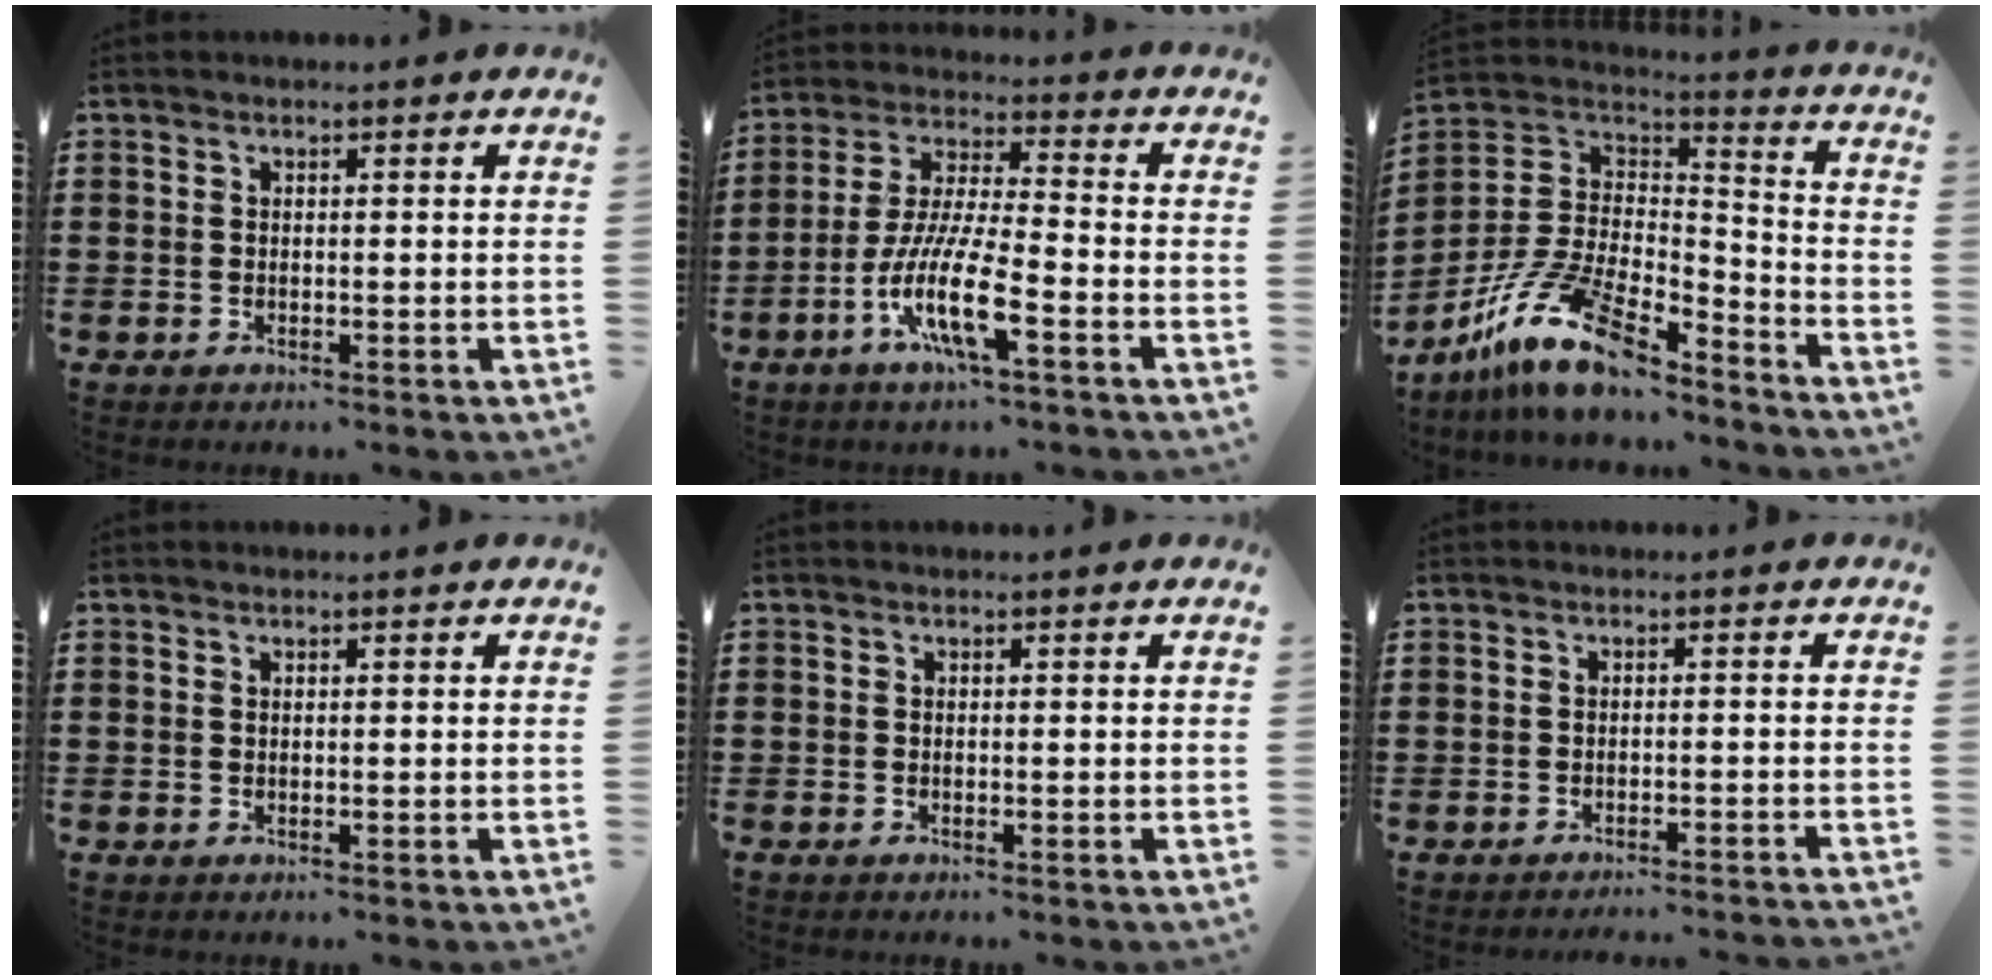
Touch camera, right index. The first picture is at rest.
{"total": 11.1, "force": [-5.5, 1.8, 9.4], "torque": [-0.216, -0.013, -0.112]}
{"total": 15.2, "force": [-10.1, 5.0, 10.1], "torque": [-0.213, 0.028, -0.188]}
{"total": 0.0}
{"total": 0.0}
{"total": 1.8, "force": [-1.8, -0.4, 0.2], "torque": [-0.005, 0.001, -0.036]}